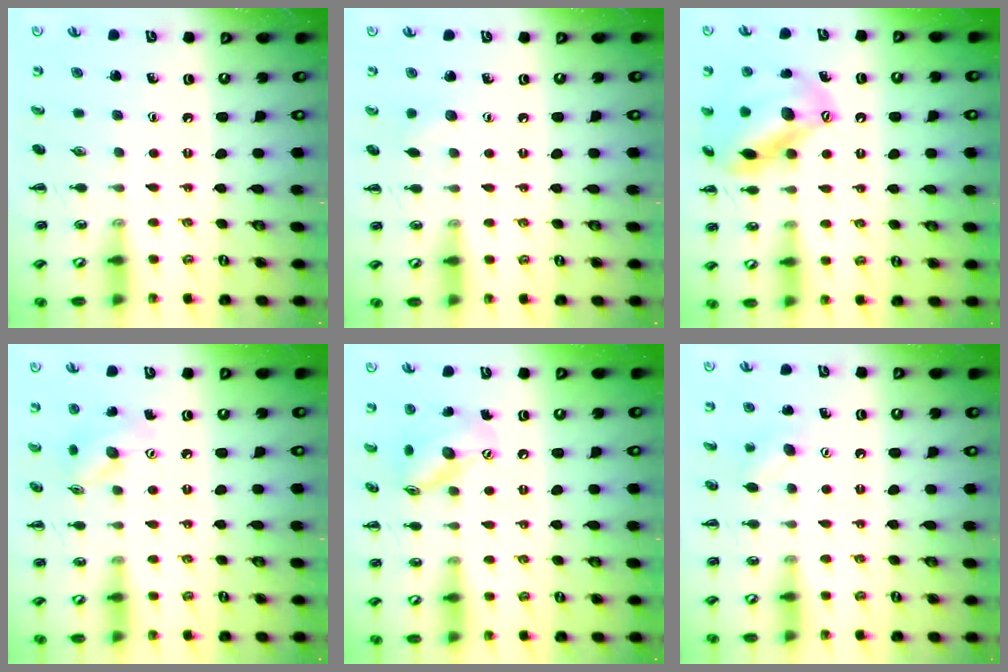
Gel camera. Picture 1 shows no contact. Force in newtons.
{"total": 4.0, "press": 3.9, "slide": 0.9}
{"total": 15.6, "press": 15.3, "slide": 3.0}
{"total": 7.4, "press": 7.4, "slide": 0.4}
{"total": 11.7, "press": 11.7, "slide": 1.2}
{"total": 3.8, "press": 3.7, "slide": 0.8}